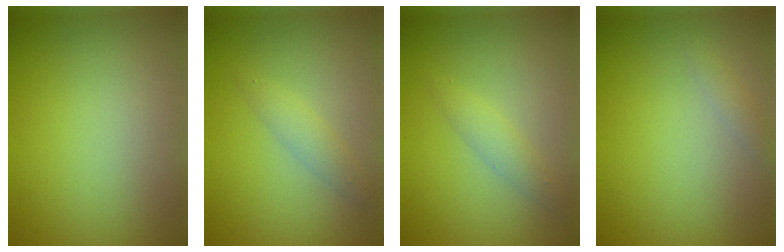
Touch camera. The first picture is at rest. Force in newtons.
{"total": 1.6, "press": 1.6, "slide": 0.0}
{"total": 1.6, "press": 1.6, "slide": 0.1}
{"total": 0.9, "press": 0.9, "slide": 0.0}